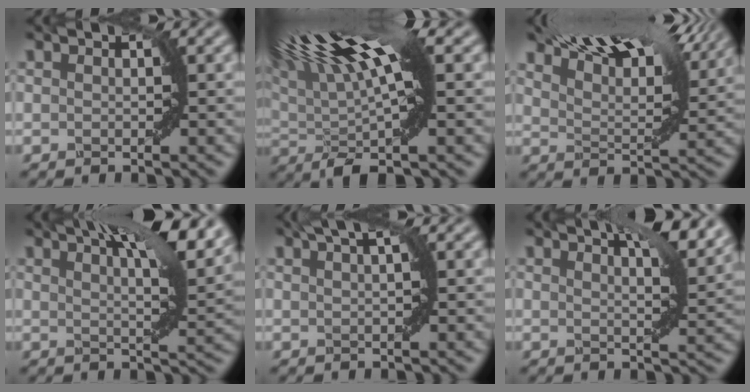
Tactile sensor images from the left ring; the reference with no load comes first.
{"total": 12.5, "force": [3.3, 3.3, 11.6], "torque": [-0.203, 0.019, 0.050]}
{"total": 13.4, "force": [10.6, 3.0, 7.6], "torque": [-0.124, 0.034, 0.135]}
{"total": 10.6, "force": [6.5, 2.8, 7.9], "torque": [-0.082, 0.032, 0.068]}
{"total": 3.3, "force": [1.9, 0.8, 2.5], "torque": [-0.028, 0.006, 0.014]}
{"total": 6.5, "force": [4.5, 1.4, 4.4], "torque": [-0.051, 0.016, 0.054]}